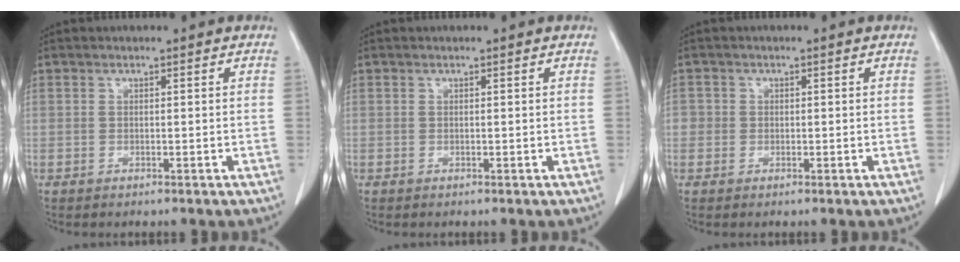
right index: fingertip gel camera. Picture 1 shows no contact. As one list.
[{"total": 0.0}, {"total": 1.7, "force": [-0.3, 1.7, 0.2], "torque": [0.010, 0.006, -0.007]}]